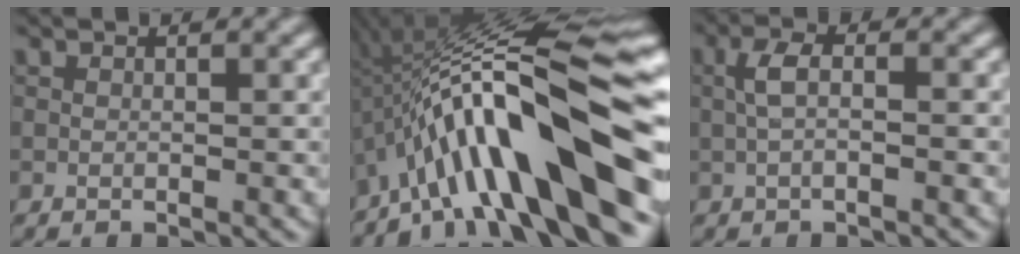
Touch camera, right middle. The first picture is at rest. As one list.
[{"total": 15.6, "force": [-4.7, 3.5, 14.5], "torque": [-0.205, 0.048, -0.070]}, {"total": 1.9, "force": [-0.2, 0.5, 1.8], "torque": [-0.040, 0.011, -0.002]}]